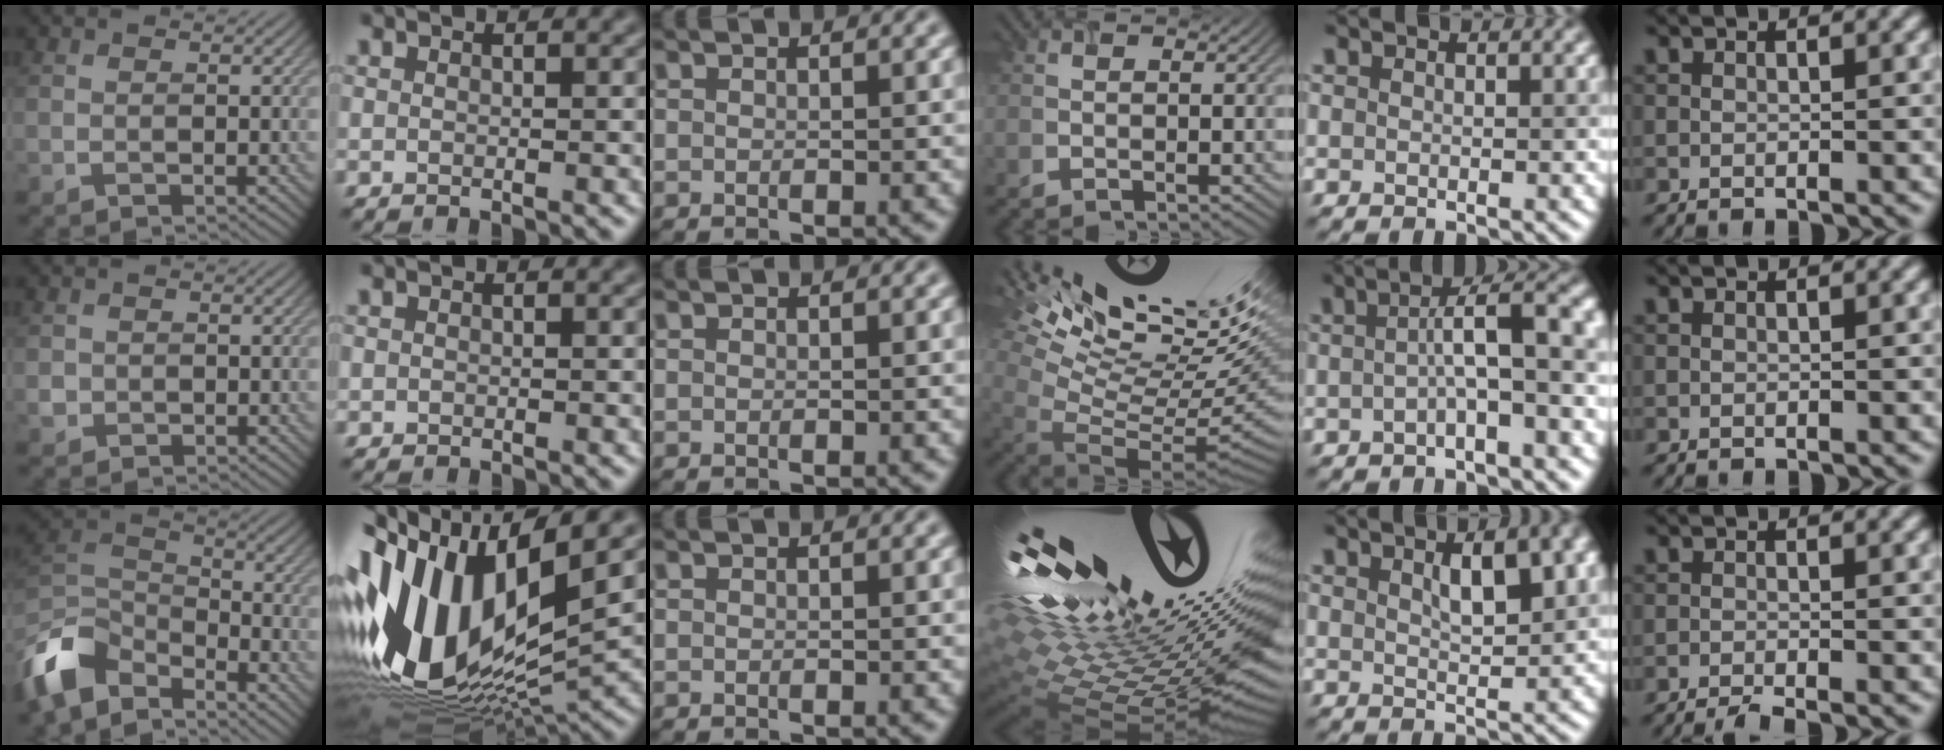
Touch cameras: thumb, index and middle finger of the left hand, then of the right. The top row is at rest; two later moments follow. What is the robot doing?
{"motion": "screw", "object": "timer"}